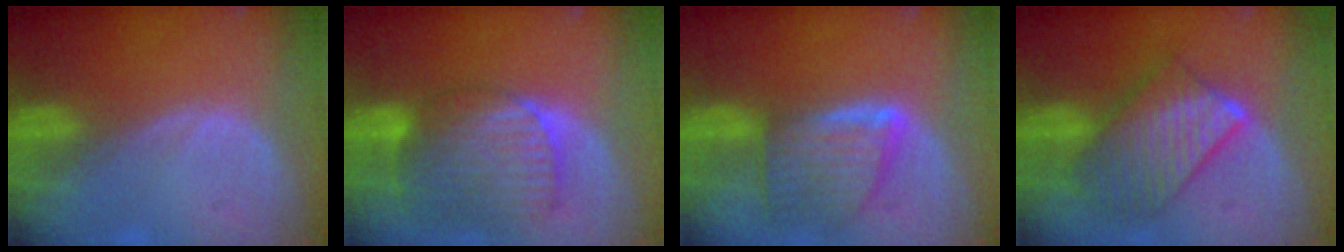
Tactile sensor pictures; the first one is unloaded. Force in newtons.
{"total": 10.6, "press": 9.1, "slide": 5.6}
{"total": 8.2, "press": 7.4, "slide": 3.4}
{"total": 9.6, "press": 9.6, "slide": 0.9}